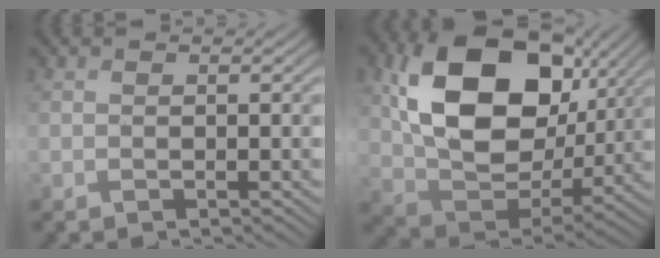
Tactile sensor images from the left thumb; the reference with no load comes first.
{"total": 17.0, "force": [4.9, 11.7, 11.3], "torque": [-0.240, 0.002, 0.094]}